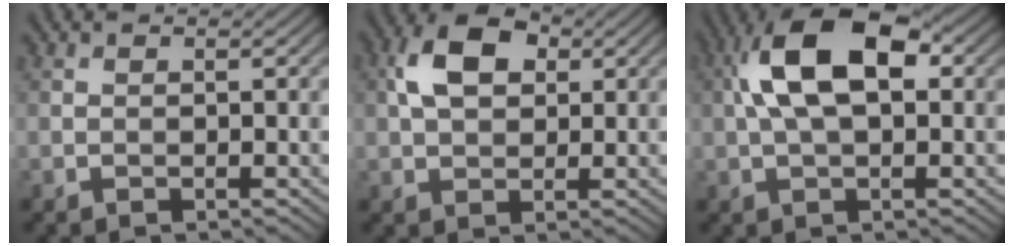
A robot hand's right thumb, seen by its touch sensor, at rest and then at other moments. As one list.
[{"total": 6.7, "force": [1.8, 4.4, 4.7], "torque": [-0.101, 0.015, 0.026]}, {"total": 10.9, "force": [2.0, 5.4, 9.2], "torque": [-0.184, 0.022, 0.026]}]